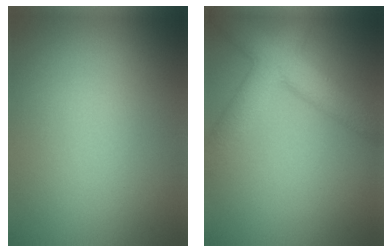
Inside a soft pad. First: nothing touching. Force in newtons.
{"total": 6.7, "press": 6.7, "slide": 0.3}